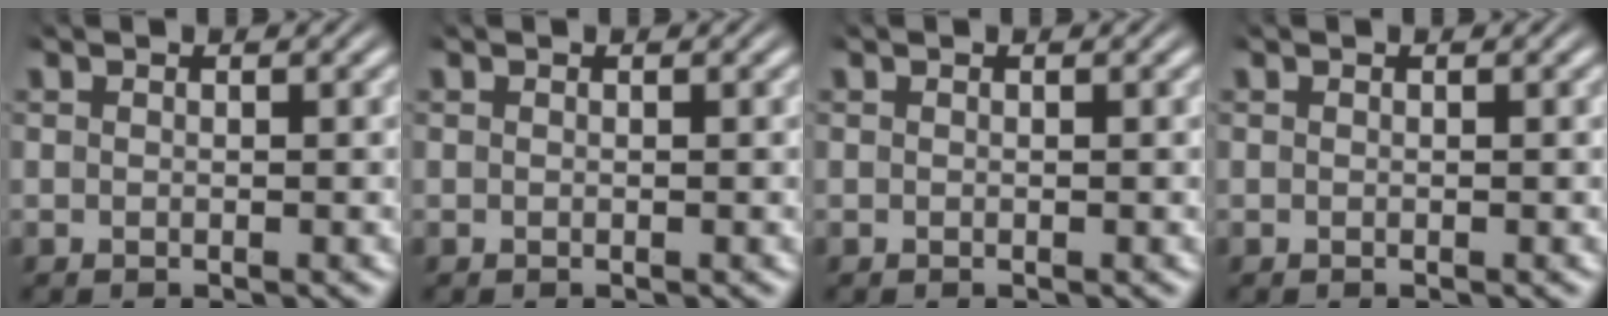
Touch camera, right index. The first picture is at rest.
{"total": 0.0}
{"total": 0.0}
{"total": 0.0}